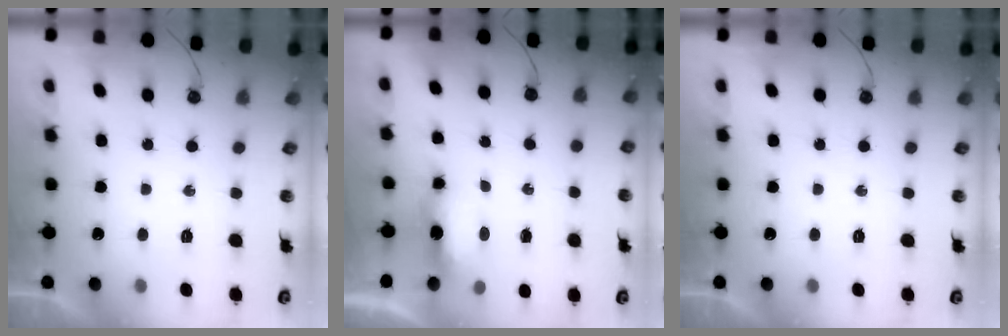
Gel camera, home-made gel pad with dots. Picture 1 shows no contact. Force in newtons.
{"total": 6.2, "press": 6.2, "slide": 0.4}
{"total": 0.0}